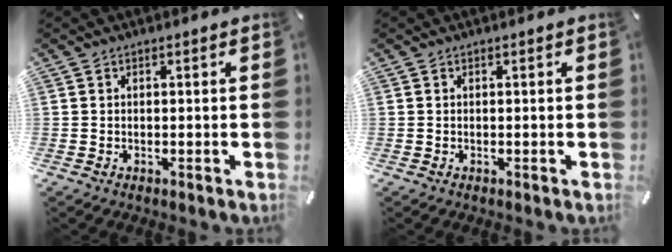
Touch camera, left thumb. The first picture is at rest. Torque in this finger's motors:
{"motor_torque": [0.00, 0.00, 0.01, -0.01, 0.00]}